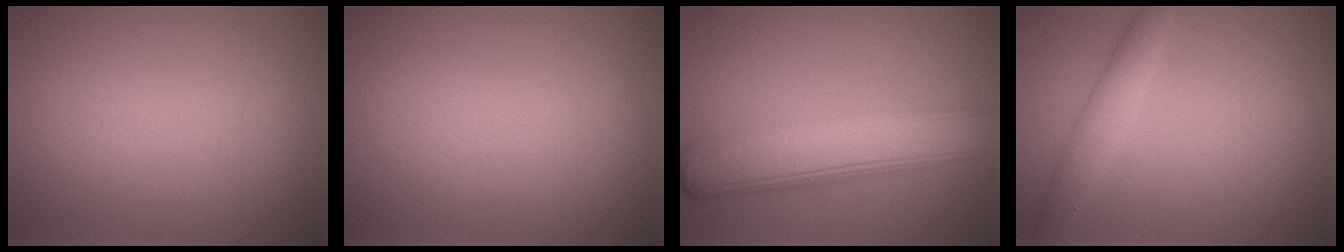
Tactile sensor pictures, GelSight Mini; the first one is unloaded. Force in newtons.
{"total": 0.0}
{"total": 7.7, "press": 7.7, "slide": 0.4}
{"total": 2.3, "press": 2.3, "slide": 0.0}